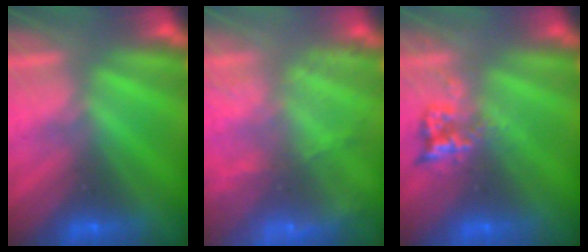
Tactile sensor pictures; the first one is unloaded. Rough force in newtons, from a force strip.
{"total": 7.8}
{"total": 2.4}